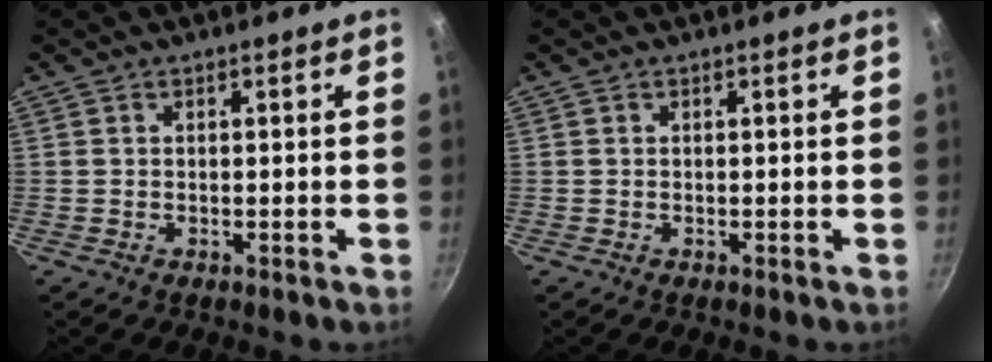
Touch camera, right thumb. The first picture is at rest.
{"total": 0.0}